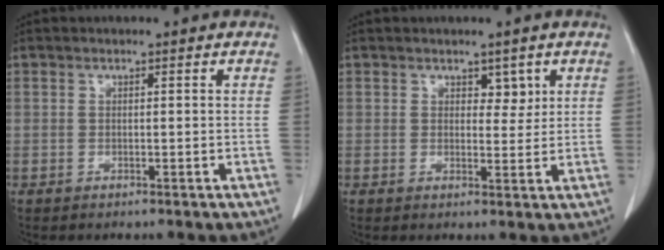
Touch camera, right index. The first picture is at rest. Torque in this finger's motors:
{"motor_torque": [-0.02, 0.11, 0.00, 0.00]}